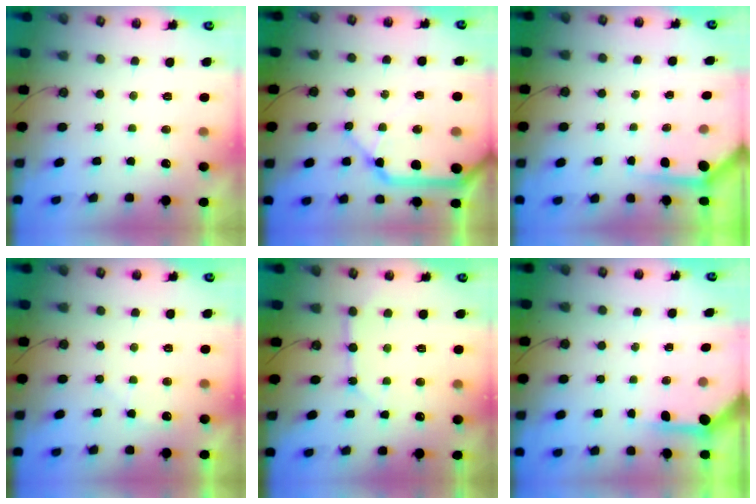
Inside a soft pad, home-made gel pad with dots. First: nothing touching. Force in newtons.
{"total": 19.2, "press": 19.0, "slide": 3.0}
{"total": 3.6, "press": 3.6, "slide": 0.3}
{"total": 4.6, "press": 4.5, "slide": 0.8}
{"total": 4.5, "press": 4.4, "slide": 0.5}
{"total": 3.8, "press": 3.8, "slide": 0.5}